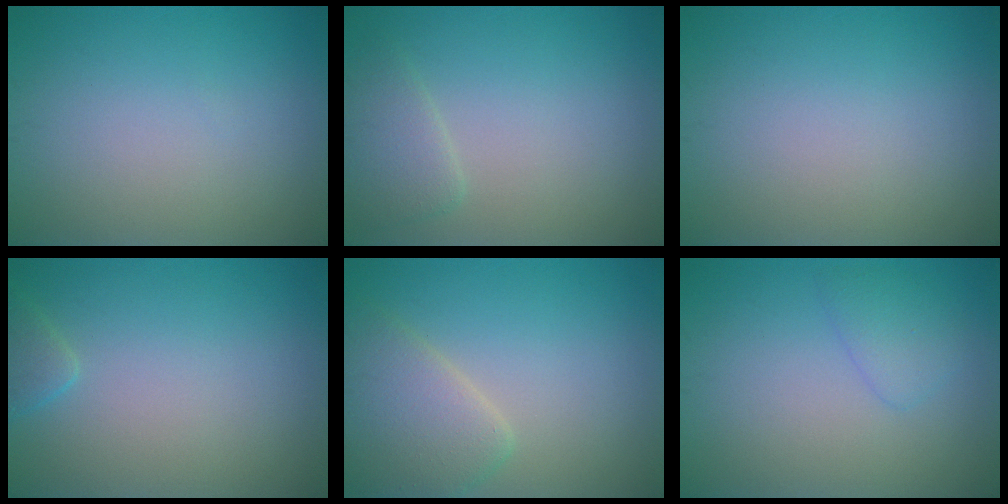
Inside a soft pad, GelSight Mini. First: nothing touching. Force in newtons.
{"total": 2.2, "press": 2.1, "slide": 0.3}
{"total": 0.0}
{"total": 1.4, "press": 1.4, "slide": 0.2}
{"total": 4.5, "press": 4.5, "slide": 0.2}
{"total": 1.8, "press": 1.8, "slide": 0.1}